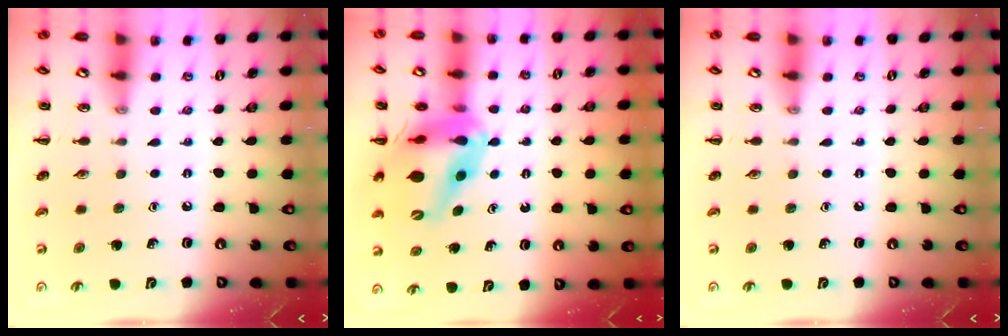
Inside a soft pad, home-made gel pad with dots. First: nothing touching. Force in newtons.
{"total": 16.9, "press": 16.1, "slide": 5.1}
{"total": 0.0}